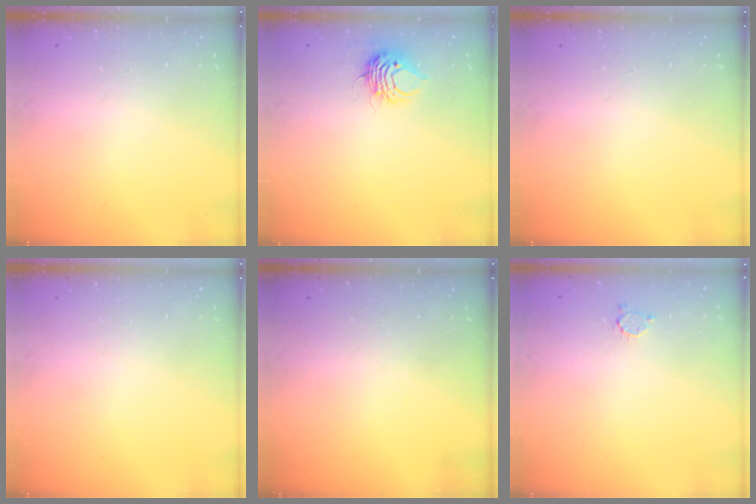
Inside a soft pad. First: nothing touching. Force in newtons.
{"total": 7.4, "press": 7.4, "slide": 0.3}
{"total": 0.0}
{"total": 0.0}
{"total": 0.0}
{"total": 2.7, "press": 2.7, "slide": 0.3}